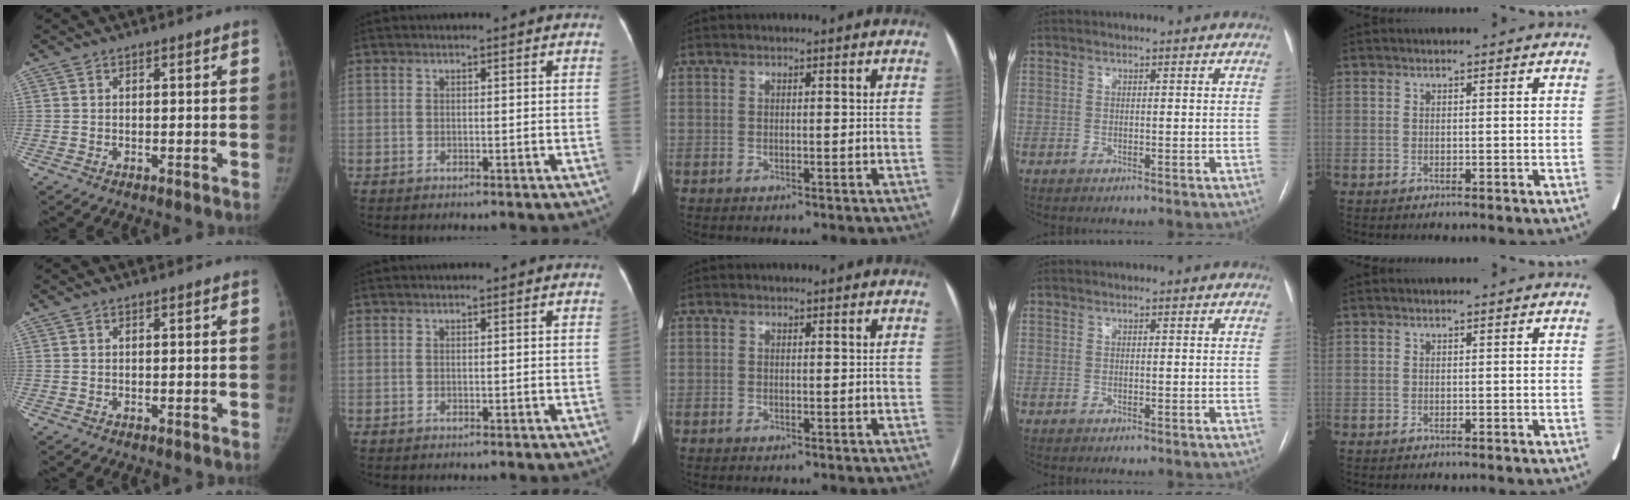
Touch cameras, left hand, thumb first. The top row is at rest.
{"middle": {"total": 2.6, "force": [-2.2, -0.8, -1.2], "torque": [0.015, 0.002, -0.026]}}